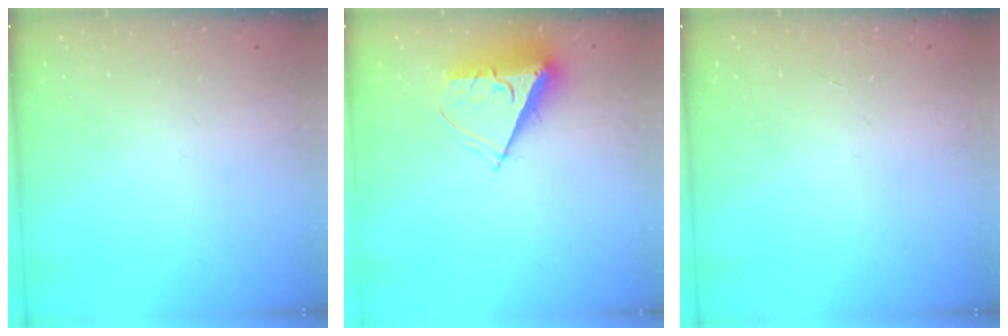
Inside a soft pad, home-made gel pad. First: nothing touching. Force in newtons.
{"total": 7.5, "press": 7.5, "slide": 0.5}
{"total": 0.0}